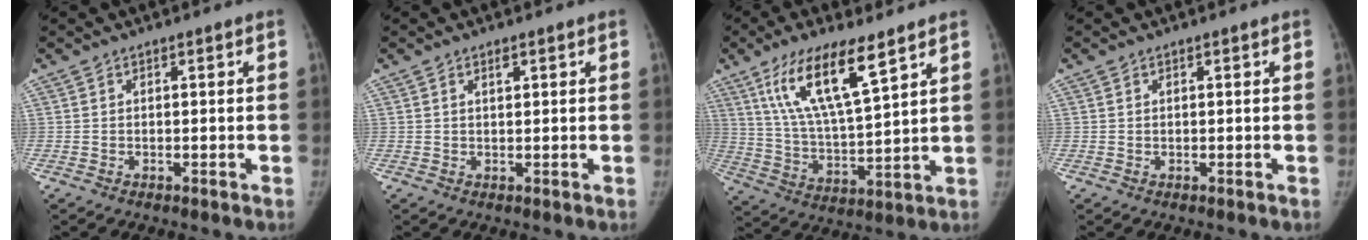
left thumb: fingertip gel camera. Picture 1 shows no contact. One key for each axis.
{"total": 1.4, "fx": 0.8, "fy": 0.6, "fz": 1.0, "tx": -0.014, "ty": -0.003, "tz": 0.013}
{"total": 15.3, "fx": 8.6, "fy": 3.9, "fz": 12.1, "tx": -0.216, "ty": -0.037, "tz": 0.168}
{"total": 0.0}